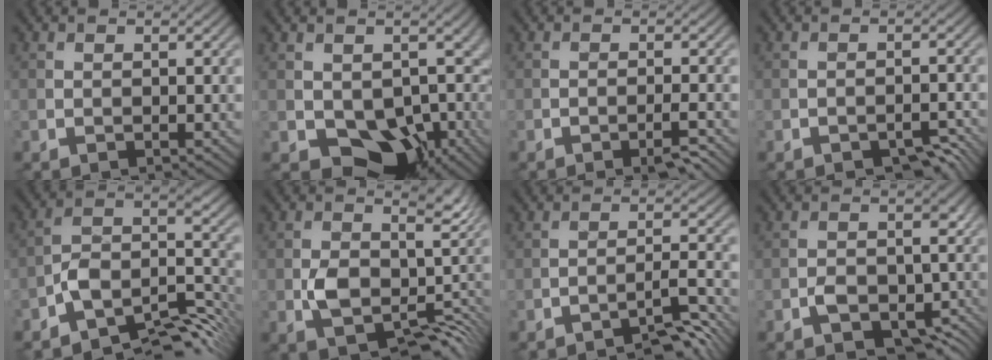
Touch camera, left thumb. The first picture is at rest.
{"total": 11.1, "force": [-1.5, 8.3, 7.2], "torque": [-0.119, -0.034, -0.025]}
{"total": 2.9, "force": [-1.9, 0.3, 2.1], "torque": [-0.034, 0.007, -0.035]}
{"total": 3.5, "force": [-2.6, 1.2, 2.0], "torque": [-0.027, 0.003, -0.030]}
{"total": 10.1, "force": [-6.9, 3.8, 6.3], "torque": [-0.092, -0.004, -0.139]}
{"total": 8.1, "force": [-2.0, 5.0, 6.0], "torque": [-0.093, -0.019, -0.028]}
{"total": 6.0, "force": [-4.7, 0.8, 3.6], "torque": [-0.049, 0.019, -0.076]}
{"total": 6.2, "force": [-3.3, 3.6, 3.7], "torque": [-0.052, -0.006, -0.050]}